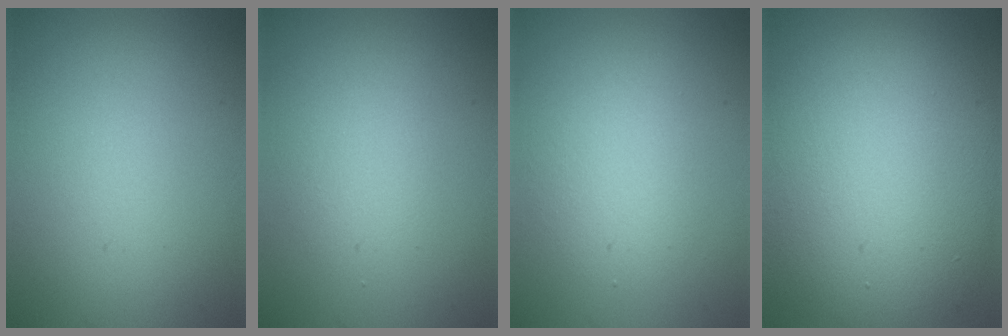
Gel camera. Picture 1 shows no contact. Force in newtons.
{"total": 1.8, "press": 1.8, "slide": 0.1}
{"total": 2.9, "press": 2.8, "slide": 0.2}
{"total": 12.2, "press": 12.2, "slide": 0.3}